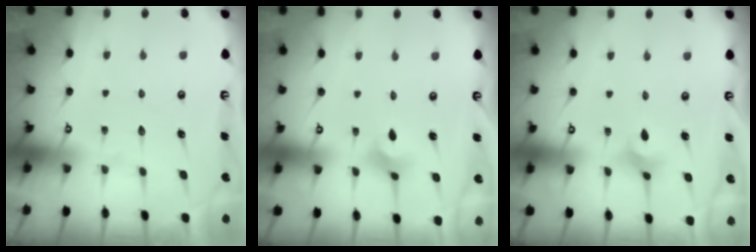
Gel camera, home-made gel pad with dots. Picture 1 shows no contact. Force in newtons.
{"total": 3.4, "press": 3.4, "slide": 0.5}
{"total": 3.5, "press": 3.4, "slide": 0.8}